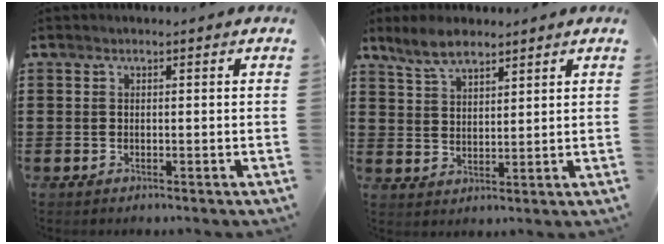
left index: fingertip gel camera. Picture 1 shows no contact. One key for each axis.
{"total": 5.2, "fx": 4.4, "fy": 1.9, "fz": 2.0, "tx": -0.053, "ty": -0.001, "tz": 0.082}